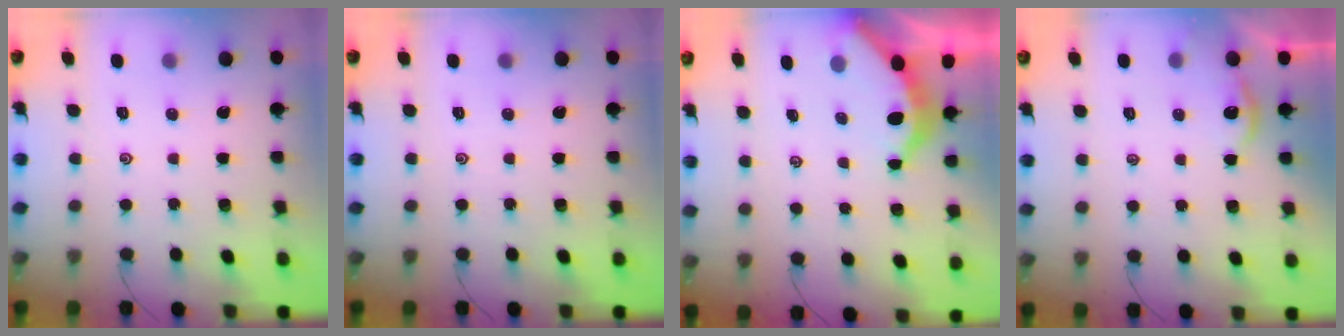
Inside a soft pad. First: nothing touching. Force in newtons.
{"total": 0.0}
{"total": 3.6, "press": 3.6, "slide": 0.4}
{"total": 2.4, "press": 2.4, "slide": 0.1}